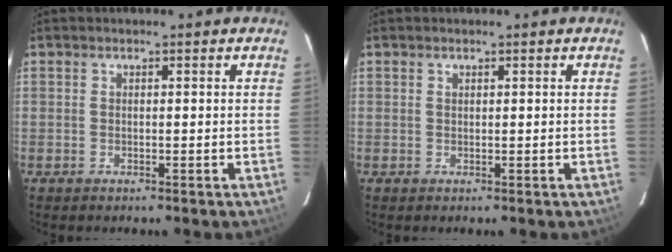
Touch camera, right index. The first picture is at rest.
{"total": 0.0}